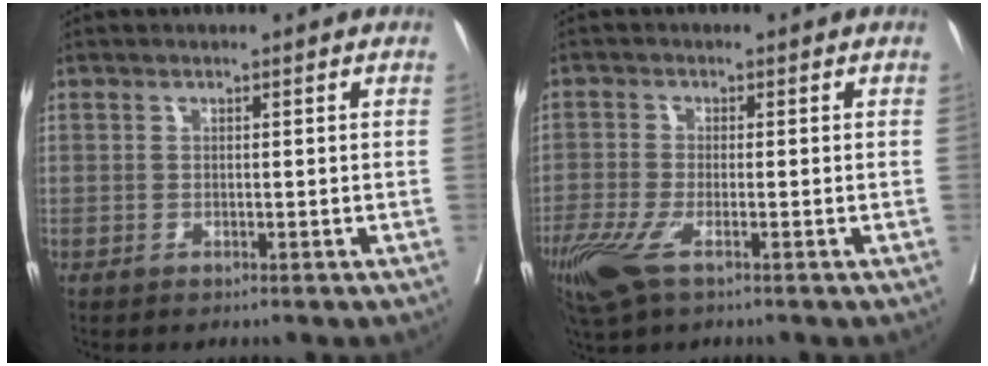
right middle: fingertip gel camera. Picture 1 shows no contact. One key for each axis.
{"total": 6.3, "fx": -3.6, "fy": 1.5, "fz": 4.9, "tx": -0.104, "ty": -0.018, "tz": -0.071}